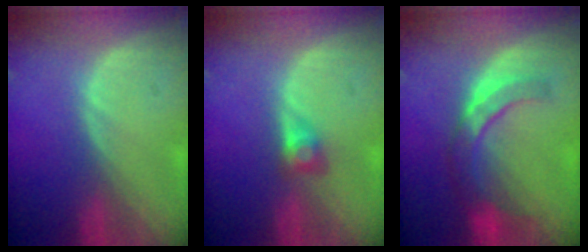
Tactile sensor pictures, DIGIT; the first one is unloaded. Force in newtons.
{"total": 2.7, "press": 2.5, "slide": 1.1}
{"total": 7.5, "press": 7.1, "slide": 2.3}